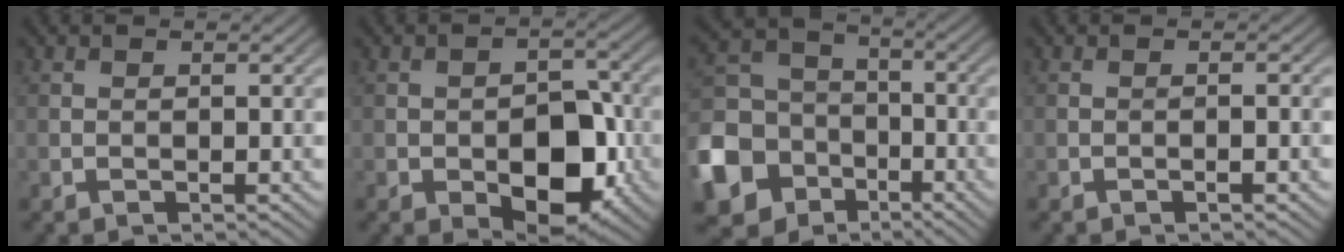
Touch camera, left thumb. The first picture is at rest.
{"total": 9.6, "force": [-3.3, 5.3, 7.2], "torque": [-0.100, -0.006, -0.049]}
{"total": 13.8, "force": [-5.7, 11.2, 5.8], "torque": [-0.199, -0.035, -0.123]}
{"total": 1.1, "force": [-0.6, 0.0, 0.9], "torque": [-0.014, 0.002, -0.011]}